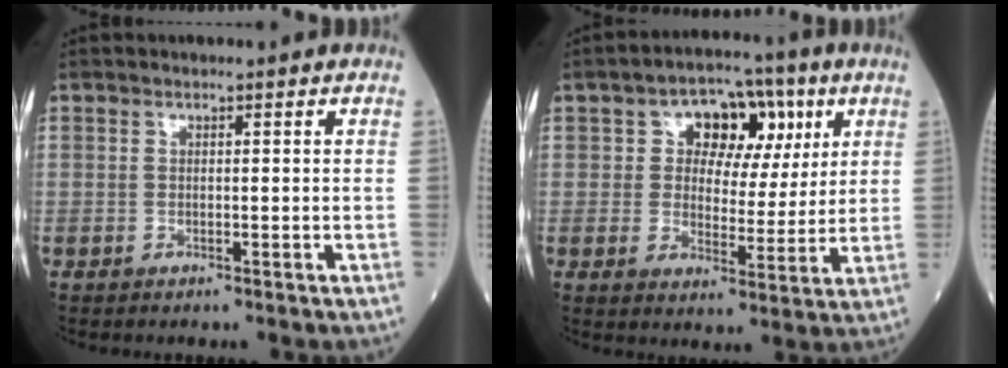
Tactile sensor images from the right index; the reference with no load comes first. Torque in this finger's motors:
{"motor_torque": [0.52, -0.10, 0.16, 0.07]}